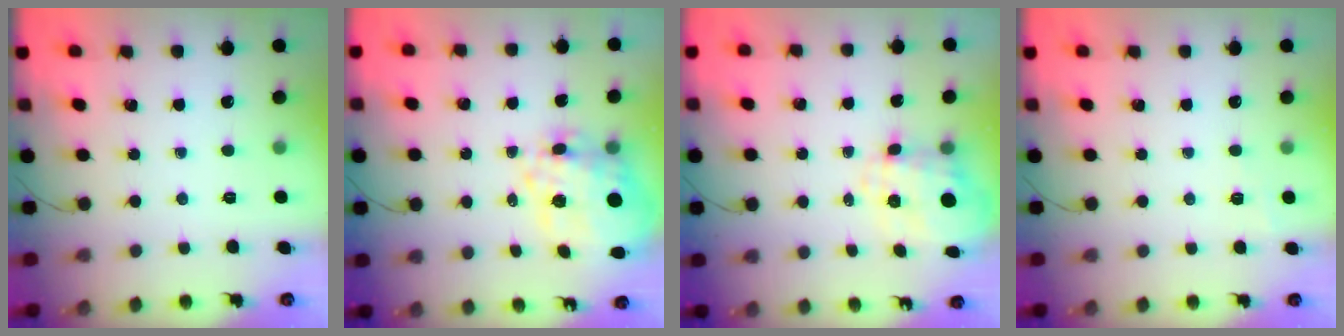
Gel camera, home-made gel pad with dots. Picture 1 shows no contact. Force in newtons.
{"total": 10.9, "press": 10.1, "slide": 4.2}
{"total": 3.2, "press": 2.9, "slide": 1.4}
{"total": 5.5, "press": 5.3, "slide": 1.4}